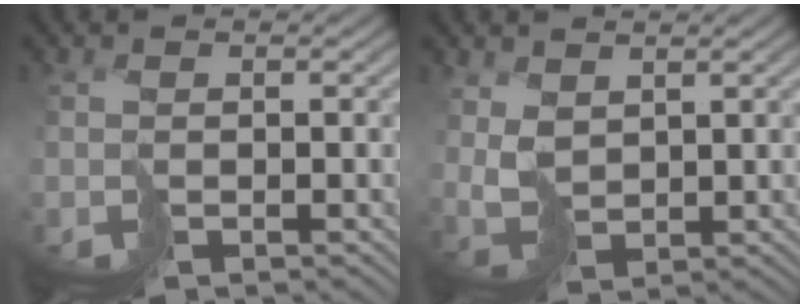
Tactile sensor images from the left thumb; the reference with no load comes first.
{"total": 3.7, "force": [1.9, 2.2, 2.3], "torque": [-0.064, -0.002, 0.043]}